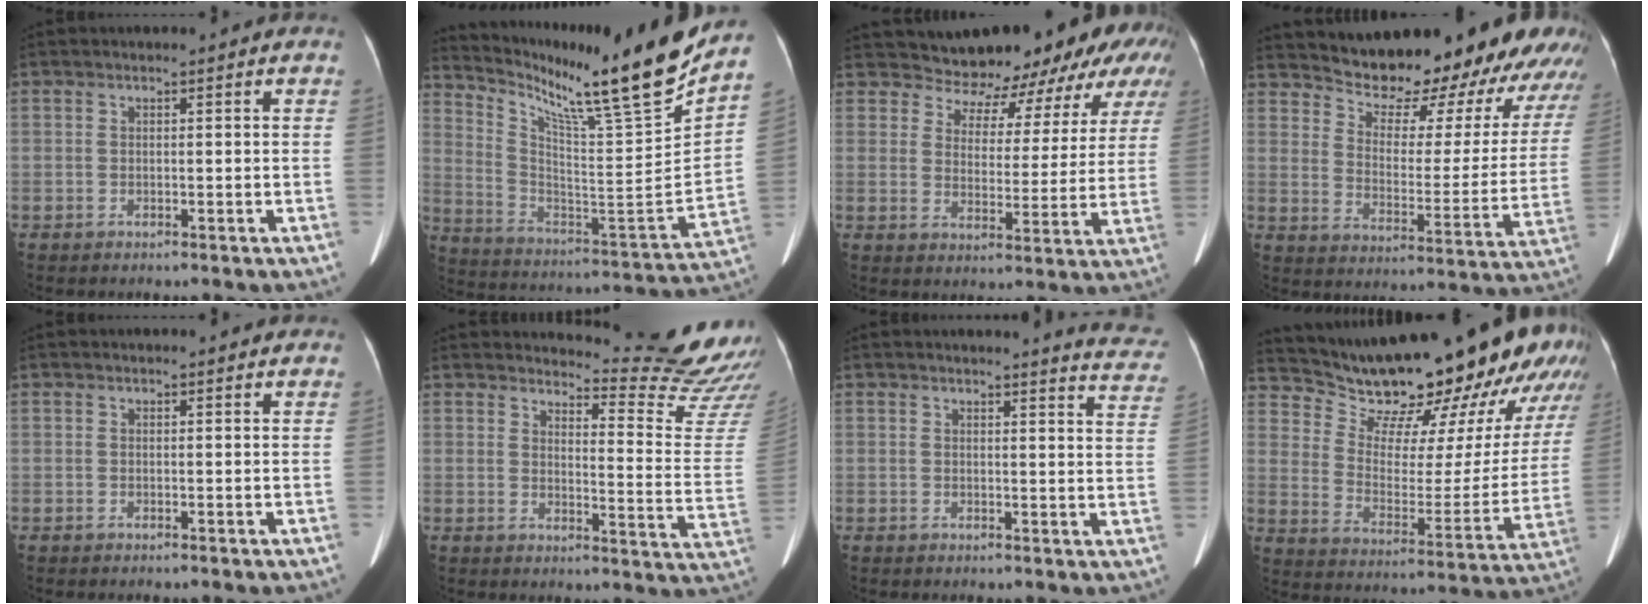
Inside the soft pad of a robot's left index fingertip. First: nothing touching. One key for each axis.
{"total": 24.8, "fx": 20.2, "fy": -0.2, "fz": 14.4, "tx": -0.251, "ty": -0.088, "tz": 0.303}
{"total": 15.9, "fx": 14.1, "fy": 6.2, "fz": 4.0, "tx": -0.022, "ty": -0.018, "tz": 0.146}
{"total": 27.5, "fx": 24.8, "fy": 6.2, "fz": 10.1, "tx": -0.141, "ty": -0.105, "tz": 0.300}
{"total": 2.9, "fx": 2.6, "fy": 0.6, "fz": 1.0, "tx": -0.010, "ty": 0.002, "tz": 0.025}
{"total": 16.9, "fx": 16.5, "fy": -1.0, "fz": 3.2, "tx": -0.040, "ty": -0.168, "tz": 0.177}
{"total": 9.1, "fx": 9.0, "fy": 0.4, "fz": 1.6, "tx": 0.006, "ty": -0.079, "tz": 0.064}
{"total": 29.4, "fx": 26.0, "fy": 6.0, "fz": 12.3, "tx": -0.190, "ty": -0.106, "tz": 0.338}